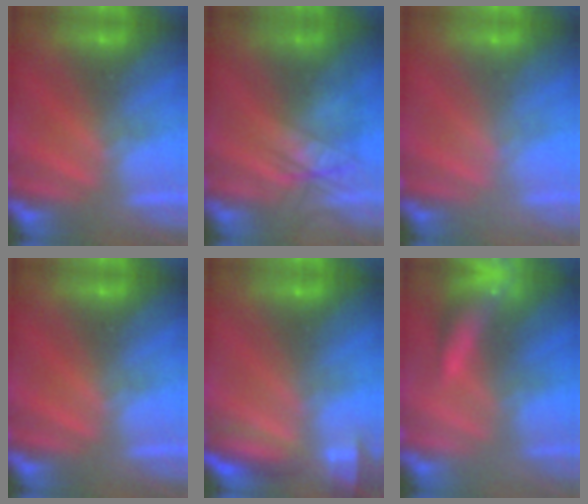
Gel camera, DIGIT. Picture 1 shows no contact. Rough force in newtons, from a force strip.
{"total": 2.5}
{"total": 1.8}
{"total": 0.0}
{"total": 7.4}
{"total": 6.6}